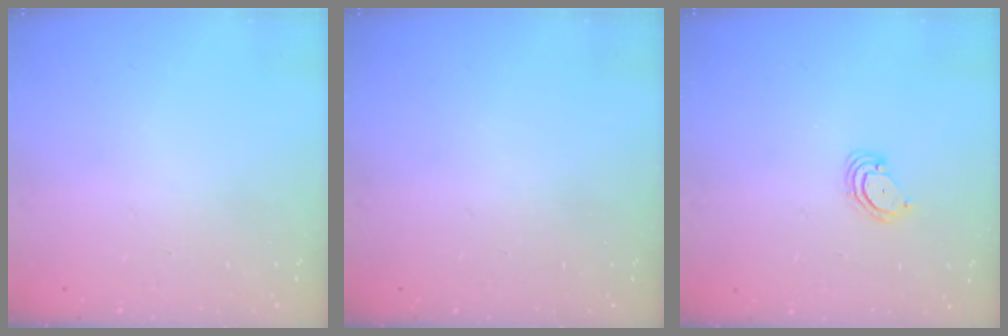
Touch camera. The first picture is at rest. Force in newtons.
{"total": 0.0}
{"total": 3.8, "press": 3.8, "slide": 0.3}